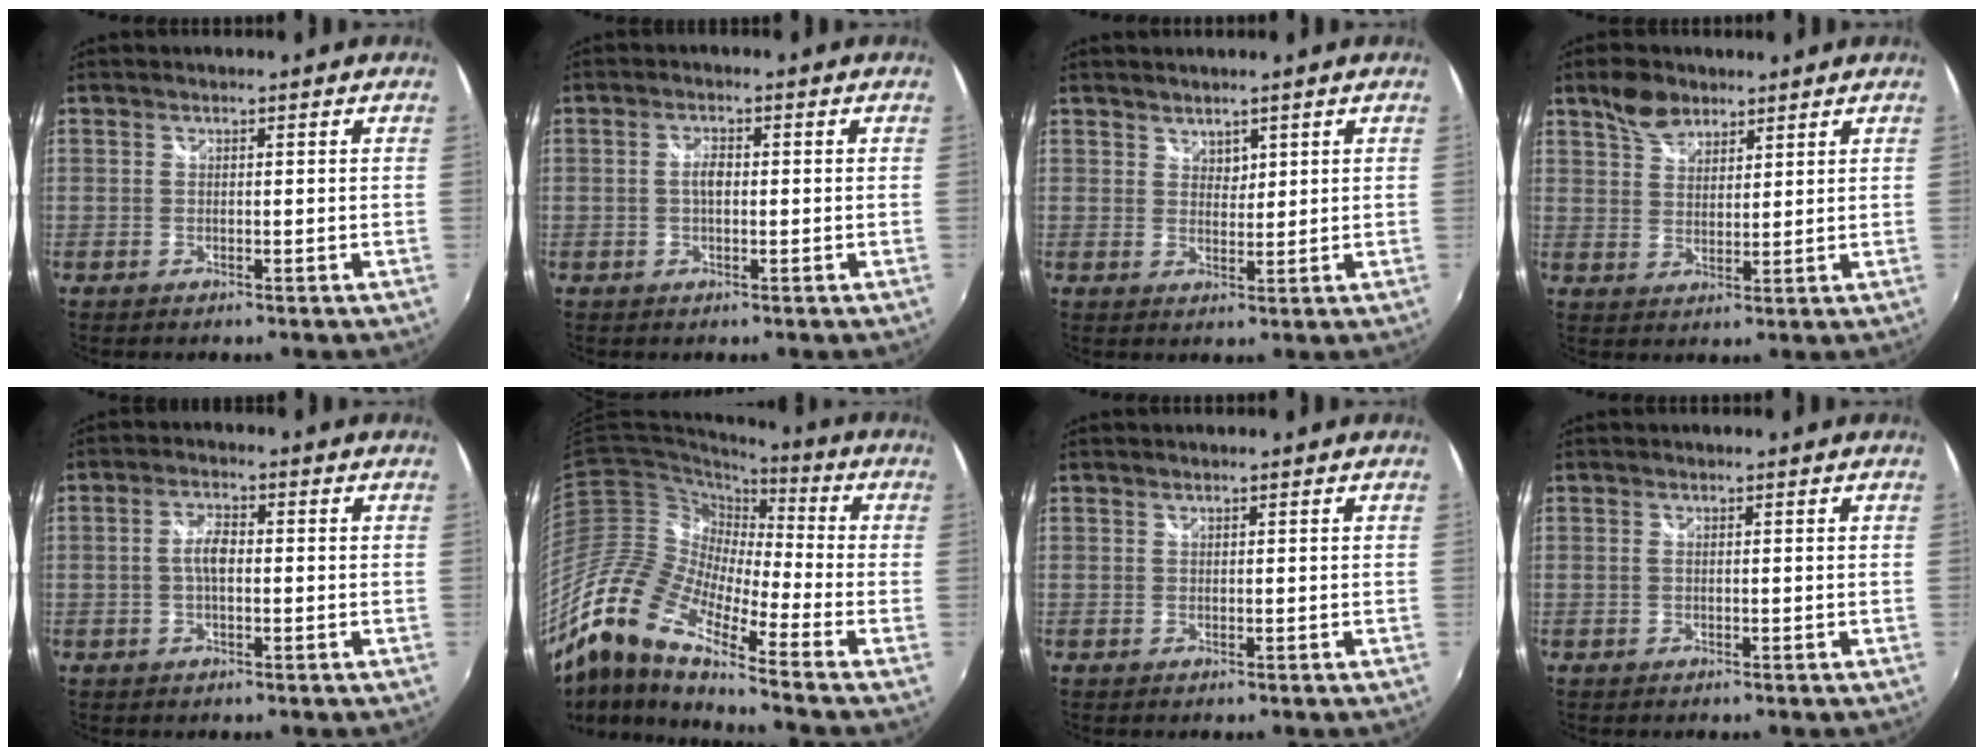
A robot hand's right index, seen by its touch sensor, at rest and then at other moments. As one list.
[{"total": 2.3, "force": [-0.1, 1.1, 2.0], "torque": [-0.037, 0.004, -0.004]}, {"total": 2.2, "force": [1.8, 1.2, 0.4], "torque": [0.001, 0.002, 0.033]}, {"total": 6.0, "force": [4.4, 3.3, 2.4], "torque": [-0.039, 0.015, 0.082]}, {"total": 3.6, "force": [-0.3, 1.6, 3.2], "torque": [-0.064, 0.008, -0.006]}, {"total": 16.9, "force": [-11.3, 3.7, 12.0], "torque": [-0.204, -0.013, -0.241]}, {"total": 0.0}, {"total": 0.0}]